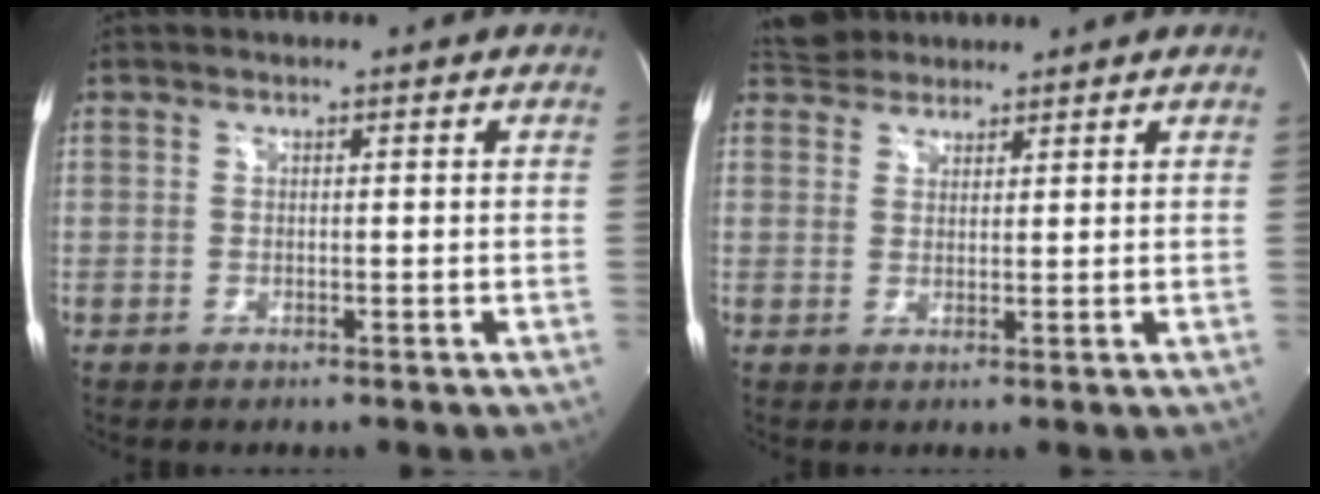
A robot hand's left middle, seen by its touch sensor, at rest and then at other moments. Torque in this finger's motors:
{"motor_torque": [0.28, -0.23, -0.12, -0.01]}